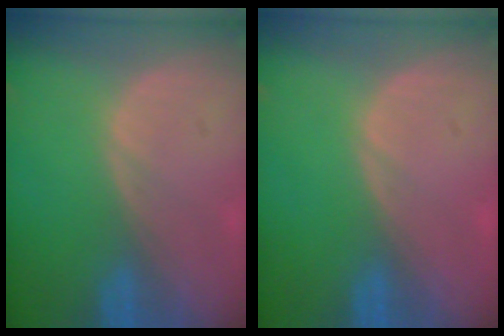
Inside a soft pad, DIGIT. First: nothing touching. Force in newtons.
{"total": 0.0}